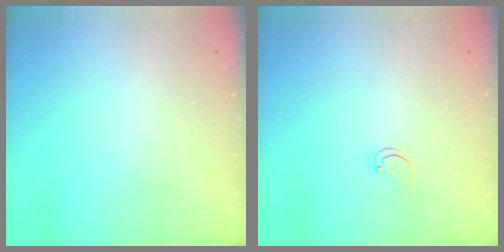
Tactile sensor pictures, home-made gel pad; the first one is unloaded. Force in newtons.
{"total": 1.5, "press": 1.5, "slide": 0.3}